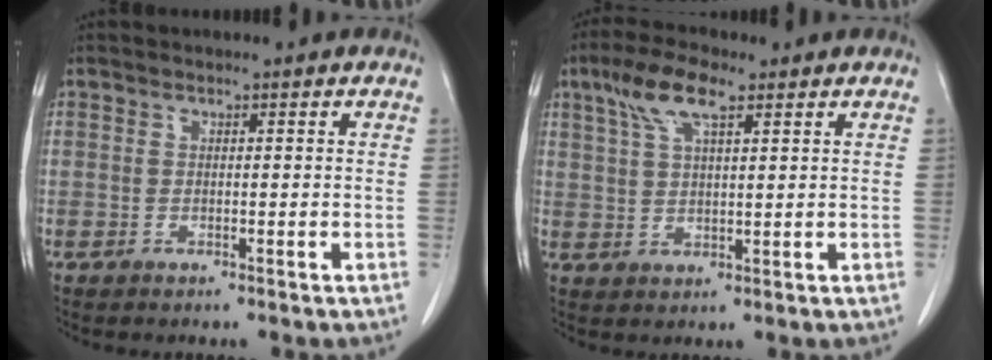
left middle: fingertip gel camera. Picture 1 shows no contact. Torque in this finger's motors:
{"motor_torque": [1.07, -0.88, 0.14, 0.05]}